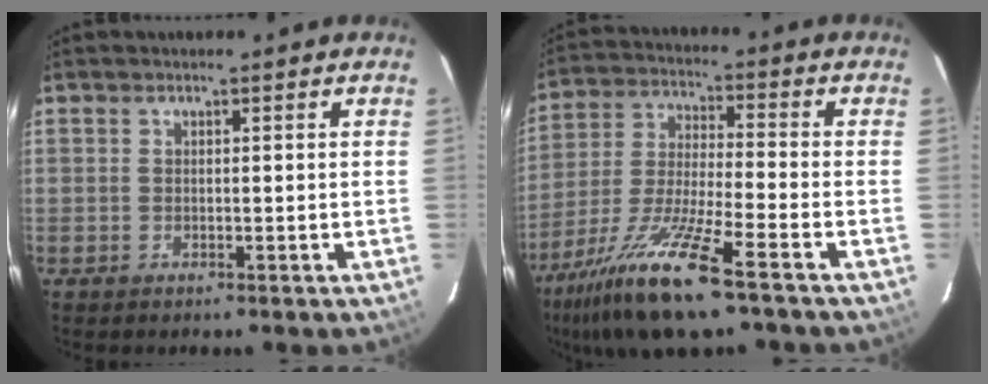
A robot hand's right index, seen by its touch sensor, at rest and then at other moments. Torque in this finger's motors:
{"motor_torque": [1.60, -0.54, 0.73, 0.21]}